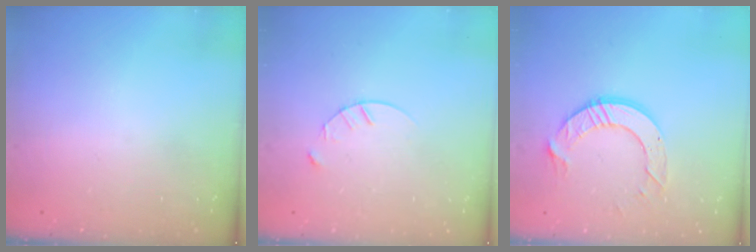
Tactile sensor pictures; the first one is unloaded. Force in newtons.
{"total": 4.1, "press": 4.1, "slide": 0.5}
{"total": 9.7, "press": 9.7, "slide": 0.8}